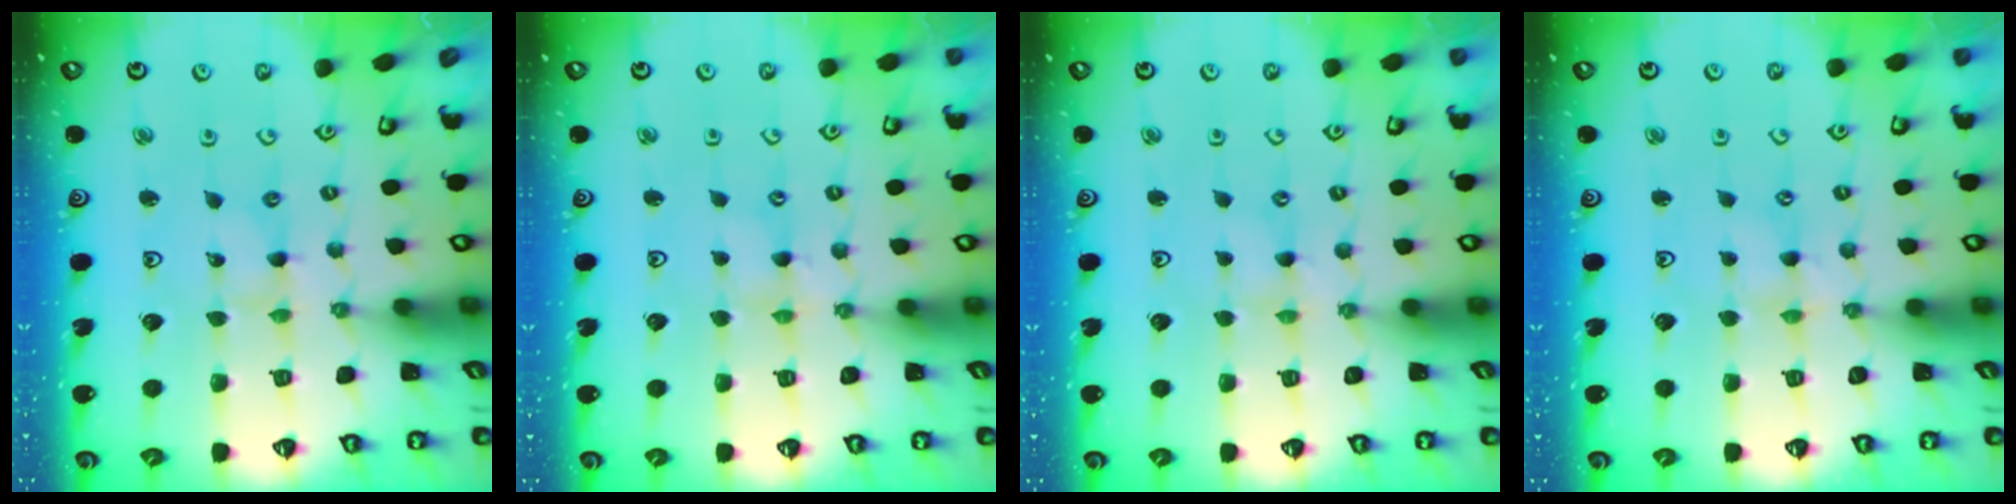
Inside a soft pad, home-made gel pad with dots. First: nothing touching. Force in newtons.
{"total": 1.4, "press": 1.4, "slide": 0.2}
{"total": 0.0}
{"total": 0.0}